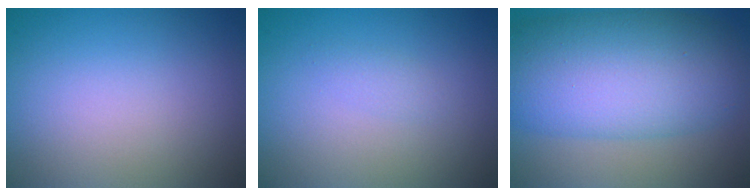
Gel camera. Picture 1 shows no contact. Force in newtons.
{"total": 0.9, "press": 0.9, "slide": 0.1}
{"total": 11.1, "press": 11.1, "slide": 0.1}